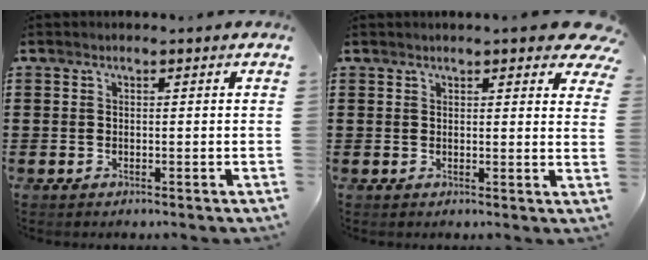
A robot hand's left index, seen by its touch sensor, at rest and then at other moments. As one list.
[{"total": 3.5, "force": [3.1, 0.5, 1.7], "torque": [-0.026, -0.011, 0.054]}]